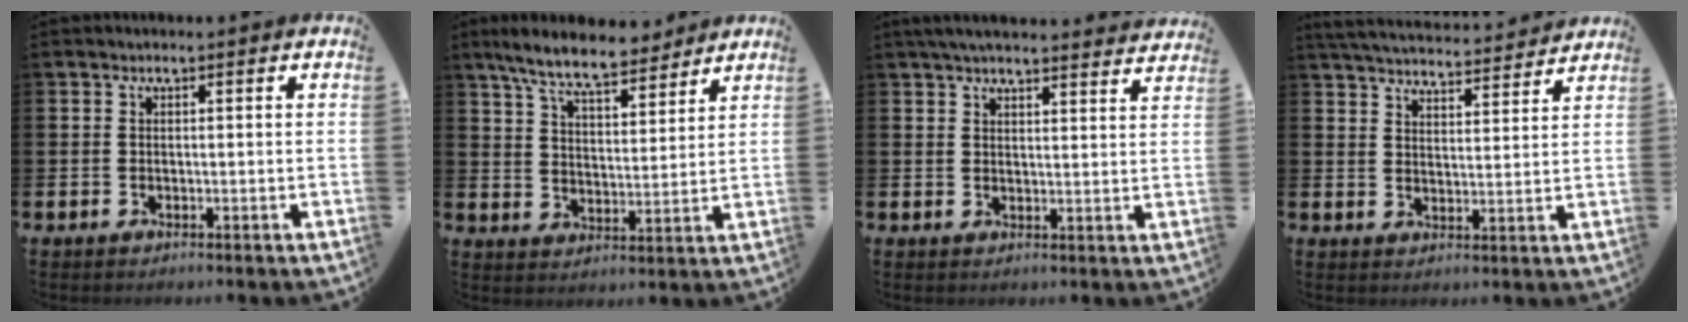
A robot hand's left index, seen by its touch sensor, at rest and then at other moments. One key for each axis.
{"total": 9.6, "fx": 8.5, "fy": 2.0, "fz": 3.9, "tx": -0.098, "ty": -0.041, "tz": 0.152}
{"total": 4.6, "fx": 4.4, "fy": 0.4, "fz": 1.2, "tx": -0.032, "ty": -0.019, "tz": 0.081}
{"total": 5.2, "fx": 5.1, "fy": 0.5, "fz": 0.5, "tx": -0.022, "ty": -0.043, "tz": 0.088}